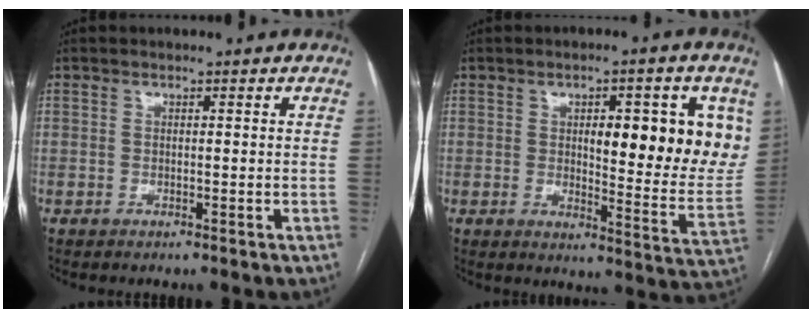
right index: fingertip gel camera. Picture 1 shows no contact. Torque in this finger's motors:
{"motor_torque": [0.61, 0.37, 0.31, 0.10]}